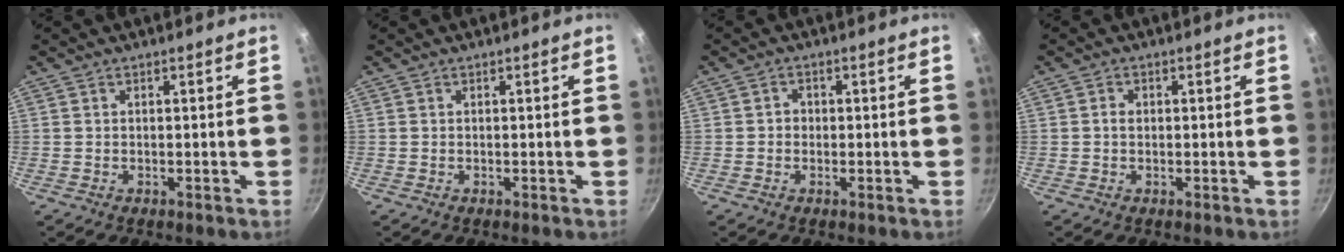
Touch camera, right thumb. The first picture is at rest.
{"total": 0.0}
{"total": 1.8, "force": [-0.2, 1.6, 0.7], "torque": [-0.003, 0.005, -0.006]}
{"total": 1.5, "force": [0.0, 1.2, 0.9], "torque": [-0.013, 0.005, 0.000]}